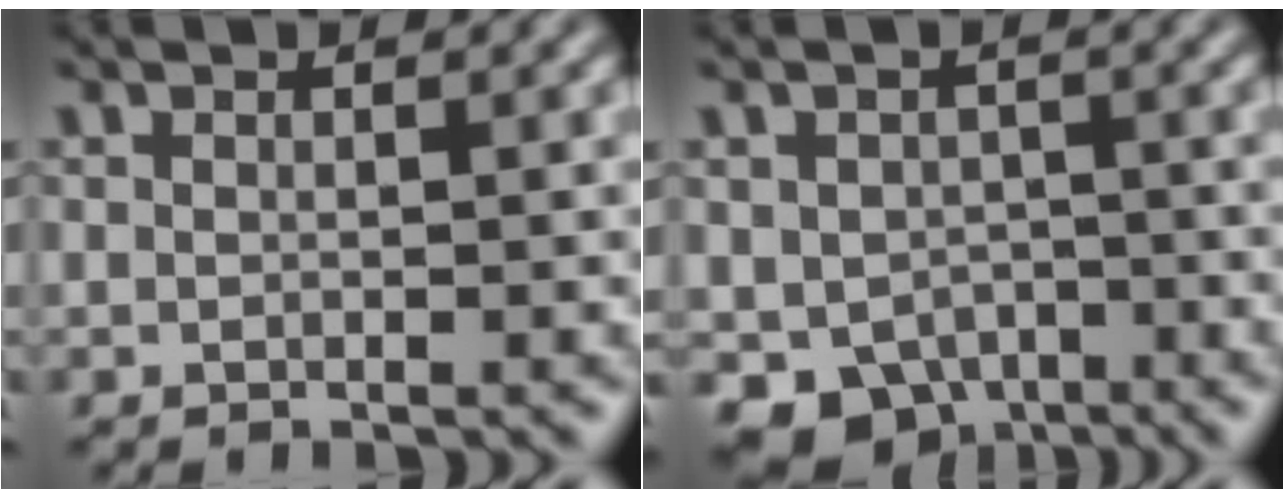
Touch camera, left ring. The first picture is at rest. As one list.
[{"total": 6.0, "force": [-3.1, 4.5, 2.5], "torque": [-0.029, -0.016, -0.044]}]